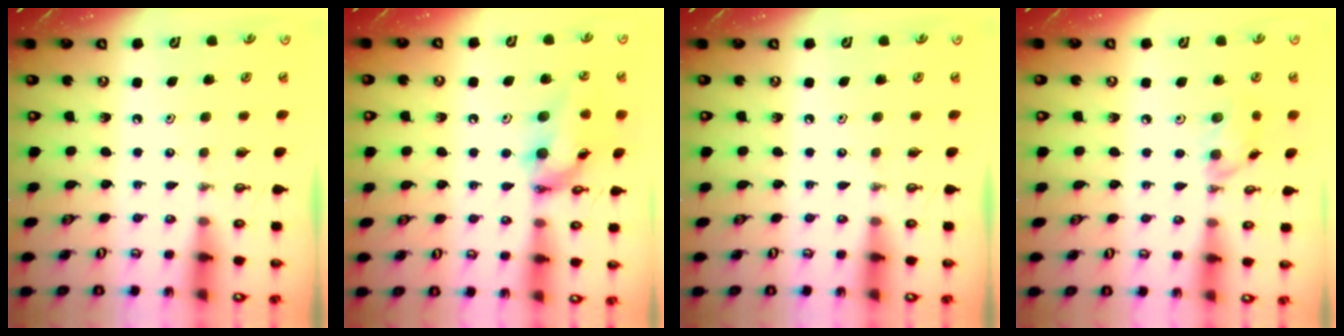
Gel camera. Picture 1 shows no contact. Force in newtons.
{"total": 14.4, "press": 14.4, "slide": 0.9}
{"total": 0.0}
{"total": 8.5, "press": 8.4, "slide": 1.1}